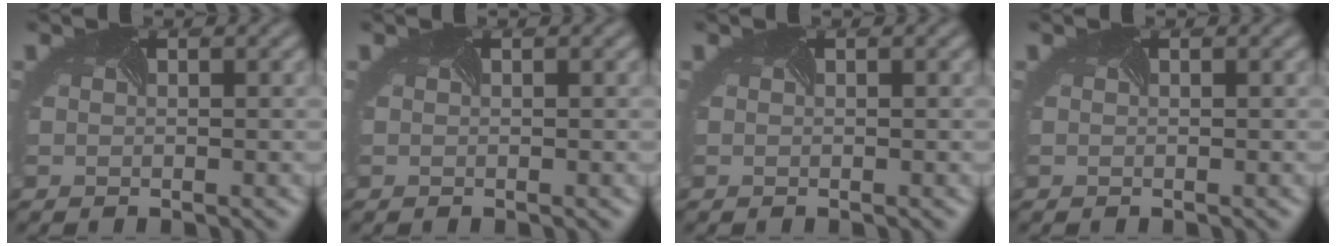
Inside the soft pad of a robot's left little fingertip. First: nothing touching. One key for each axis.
{"total": 0.0}
{"total": 0.0}
{"total": 0.0}